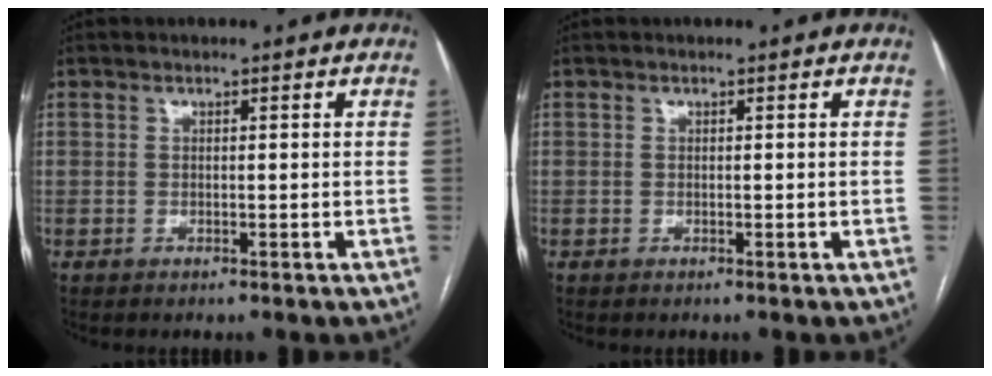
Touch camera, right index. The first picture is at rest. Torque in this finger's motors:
{"motor_torque": [0.00, 0.00, 0.00, 0.00]}